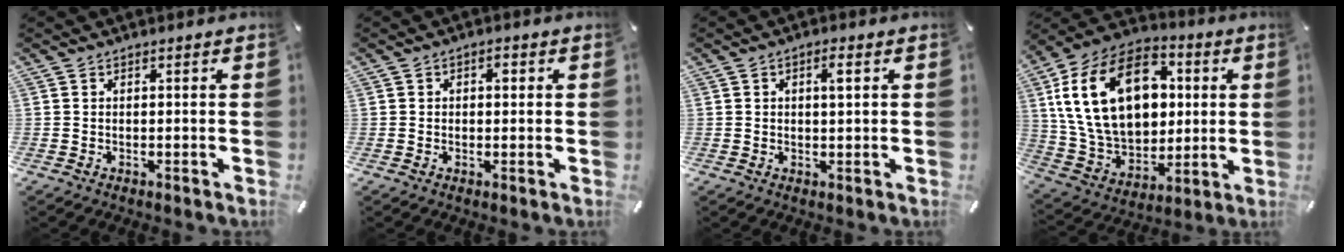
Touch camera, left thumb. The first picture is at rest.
{"total": 2.0, "force": [0.2, 1.5, 1.2], "torque": [-0.010, 0.002, -0.003]}
{"total": 2.8, "force": [0.9, 1.2, 2.3], "torque": [-0.034, 0.000, 0.010]}
{"total": 25.2, "force": [5.5, 17.8, 17.0], "torque": [-0.328, -0.002, 0.105]}